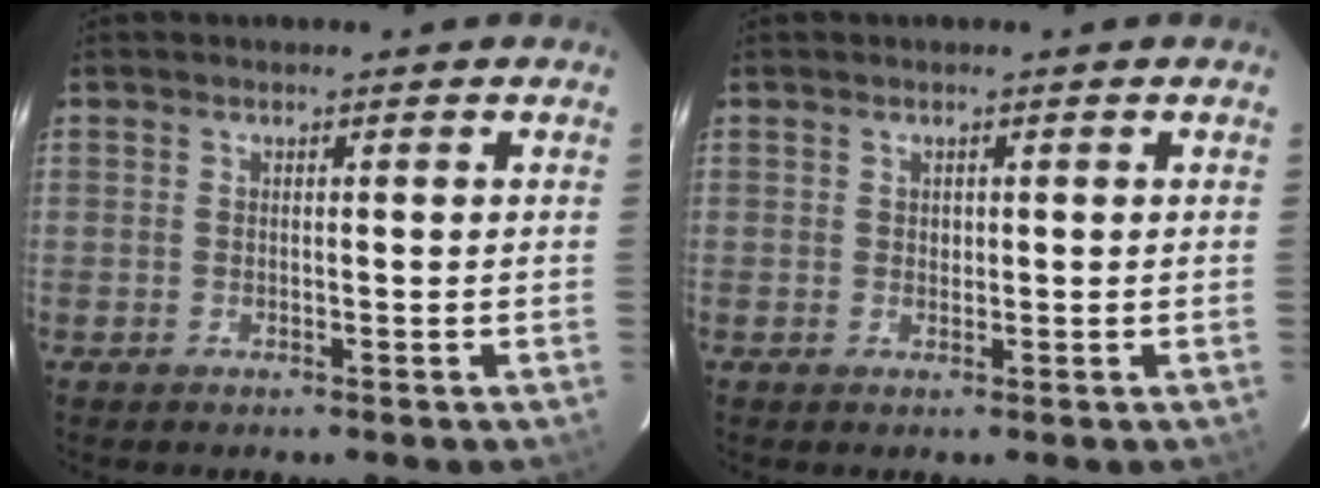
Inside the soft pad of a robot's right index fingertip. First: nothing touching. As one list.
[{"total": 0.9, "force": [0.2, 0.8, 0.2], "torque": [-0.001, 0.002, 0.004]}]